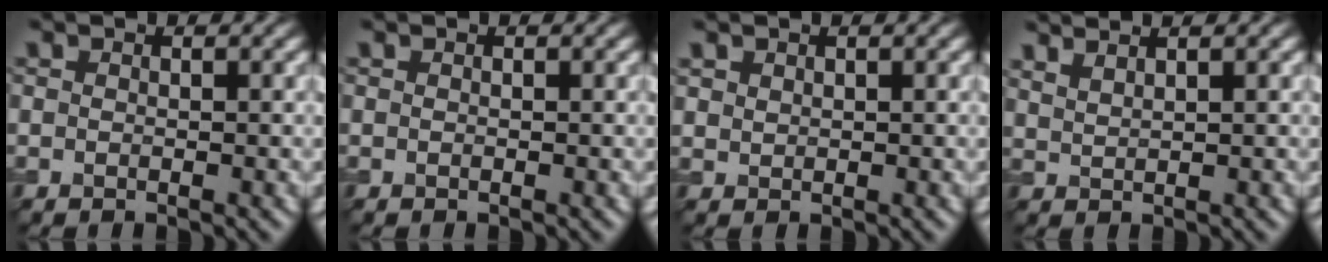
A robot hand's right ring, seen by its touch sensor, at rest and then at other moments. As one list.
[{"total": 0.0}, {"total": 1.0, "force": [0.7, 0.6, 0.2], "torque": [-0.006, 0.000, 0.019]}, {"total": 2.5, "force": [2.1, 0.8, 1.1], "torque": [-0.008, 0.008, 0.023]}]